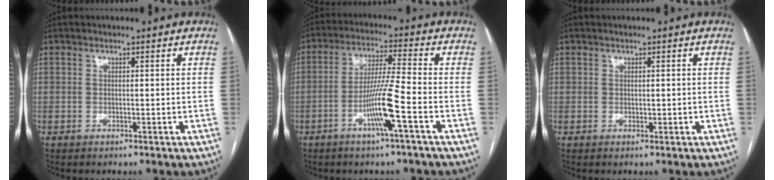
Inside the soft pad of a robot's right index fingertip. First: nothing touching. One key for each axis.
{"total": 8.6, "fx": -3.5, "fy": -1.0, "fz": 7.8, "tx": -0.152, "ty": -0.003, "tz": -0.070}
{"total": 0.7, "fx": 0.1, "fy": 0.5, "fz": 0.4, "tx": -0.005, "ty": -0.001, "tz": 0.003}